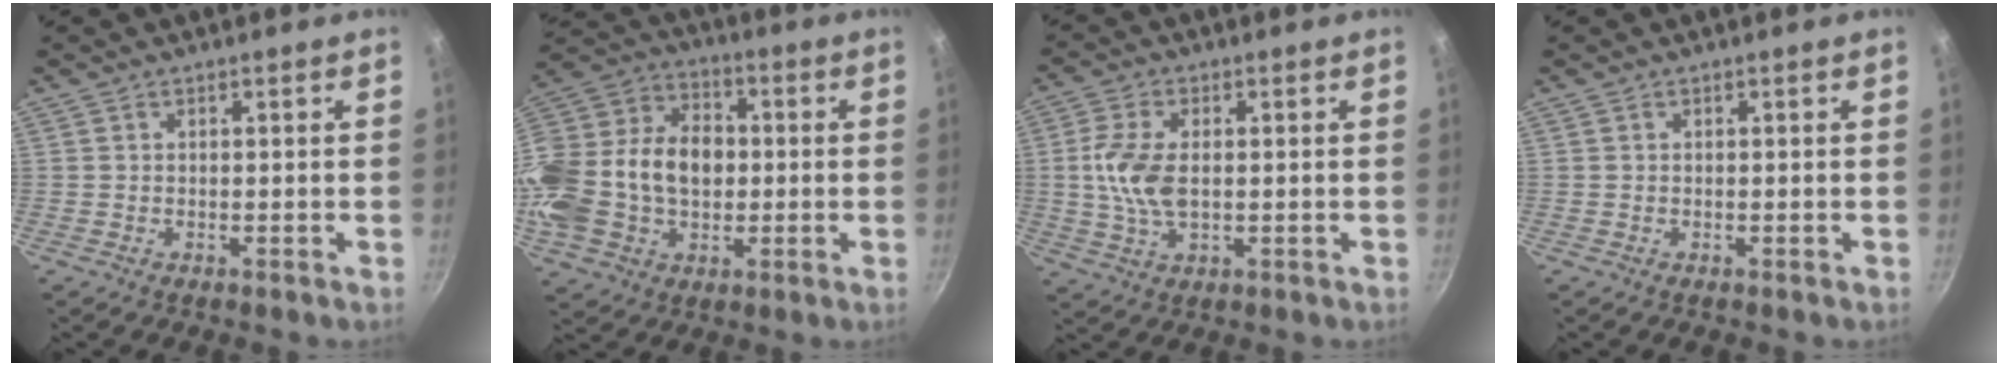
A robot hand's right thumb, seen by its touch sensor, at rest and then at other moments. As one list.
[{"total": 24.1, "force": [-1.1, 17.6, 16.5], "torque": [-0.316, 0.049, -0.022]}, {"total": 8.8, "force": [0.3, 5.0, 7.3], "torque": [-0.146, 0.003, 0.004]}, {"total": 0.0}]